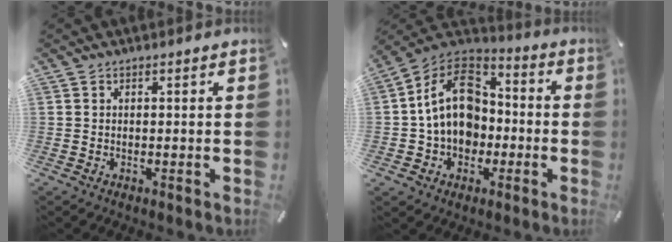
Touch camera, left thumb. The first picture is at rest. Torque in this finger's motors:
{"motor_torque": [0.22, 1.72, 0.55, 0.10, 0.26]}